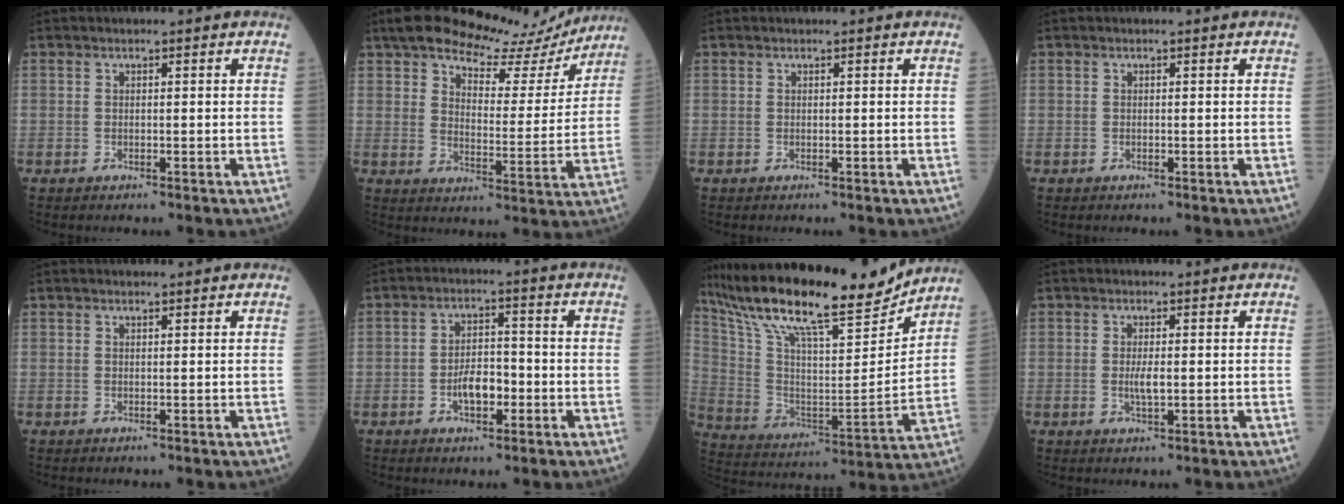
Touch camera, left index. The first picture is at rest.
{"total": 16.8, "force": [14.6, 5.4, 6.3], "torque": [-0.082, 0.003, 0.193]}
{"total": 0.0}
{"total": 0.0}
{"total": 0.0}
{"total": 5.0, "force": [-1.8, 2.4, 4.0], "torque": [-0.076, 0.009, -0.032]}
{"total": 23.5, "force": [20.0, 3.5, 11.9], "torque": [-0.227, -0.003, 0.330]}
{"total": 2.3, "force": [-0.1, 0.6, 2.2], "torque": [-0.048, -0.002, 0.000]}